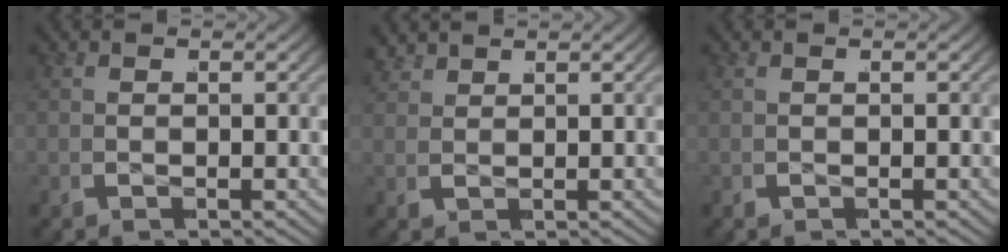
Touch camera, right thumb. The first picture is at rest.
{"total": 1.7, "force": [1.6, -0.3, -0.4], "torque": [0.012, 0.005, 0.030]}
{"total": 0.0}